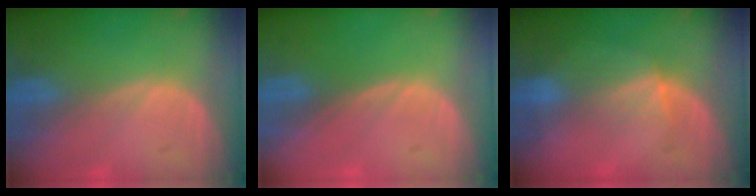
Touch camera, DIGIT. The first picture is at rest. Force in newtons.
{"total": 0.0}
{"total": 3.4, "press": 3.2, "slide": 1.1}